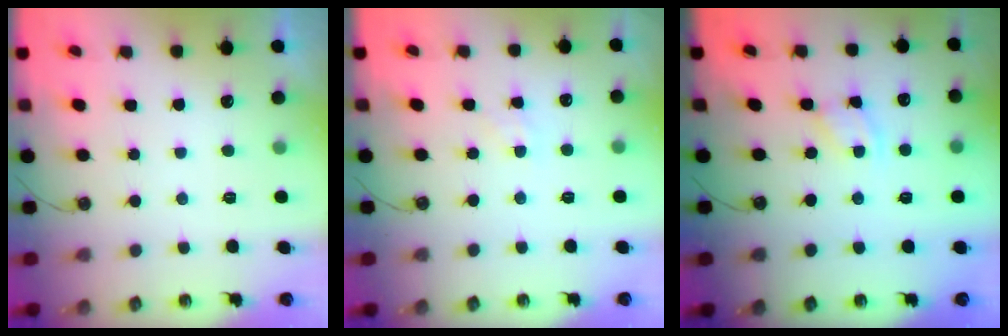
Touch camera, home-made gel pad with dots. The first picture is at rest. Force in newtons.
{"total": 2.7, "press": 2.6, "slide": 0.5}
{"total": 2.2, "press": 2.2, "slide": 0.3}